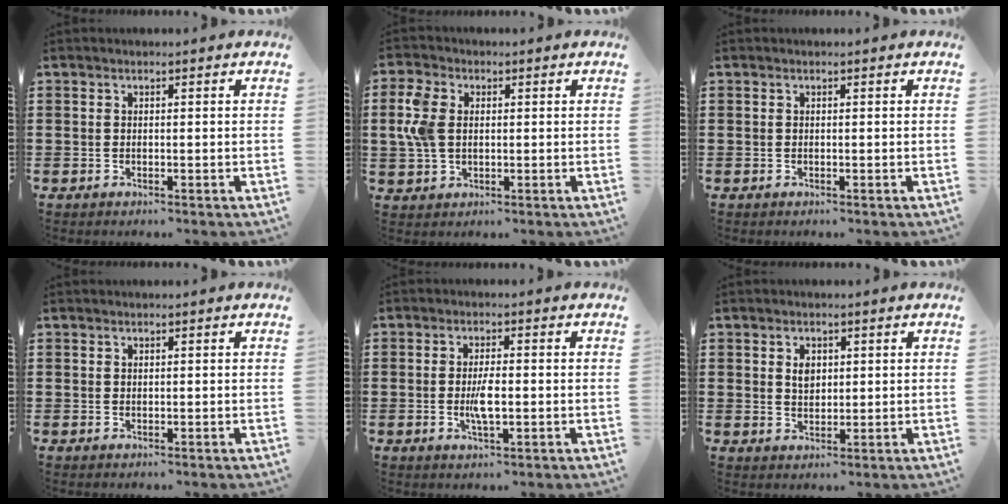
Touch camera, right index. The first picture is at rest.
{"total": 5.7, "force": [1.0, 3.9, 4.0], "torque": [-0.116, 0.003, 0.009]}
{"total": 0.0}
{"total": 0.0}
{"total": 4.1, "force": [-0.5, 1.2, 3.9], "torque": [-0.082, -0.005, -0.013]}
{"total": 2.6, "force": [0.9, 1.7, 1.7], "torque": [-0.031, 0.004, 0.013]}